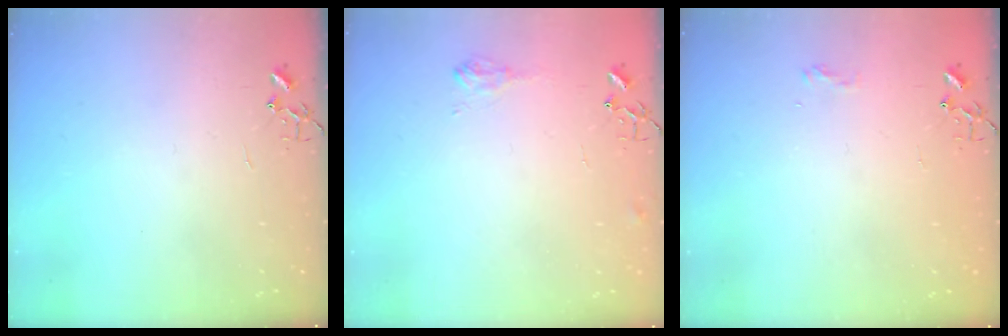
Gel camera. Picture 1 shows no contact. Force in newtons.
{"total": 6.3, "press": 6.3, "slide": 0.8}
{"total": 6.3, "press": 6.3, "slide": 0.8}